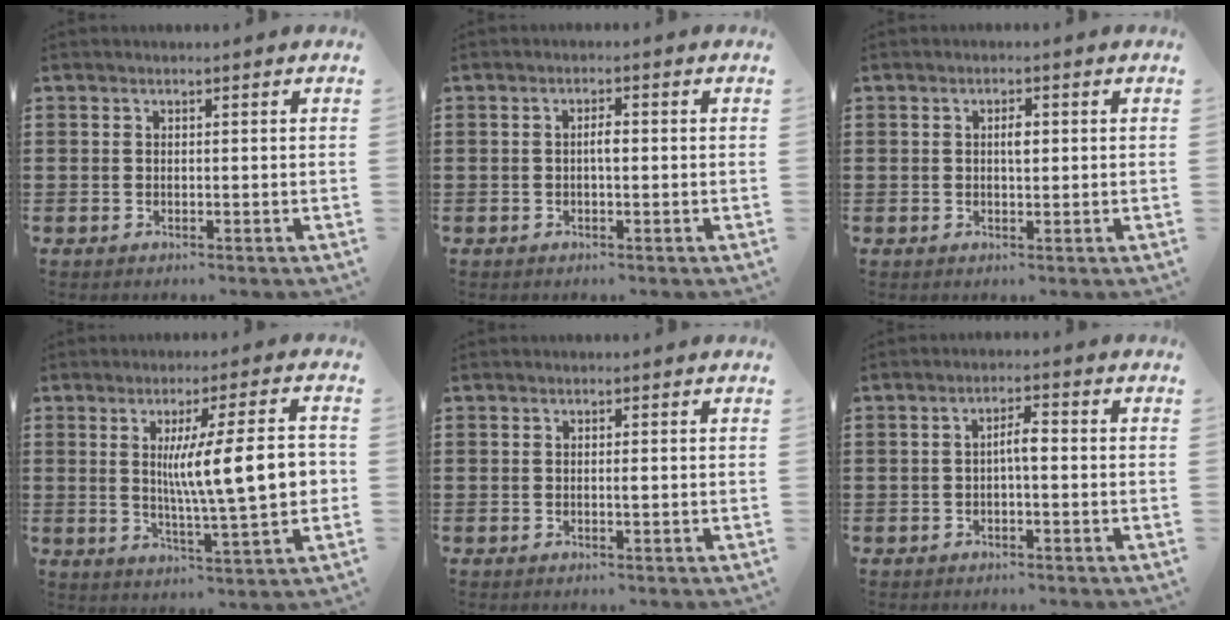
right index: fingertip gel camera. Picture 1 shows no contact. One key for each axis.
{"total": 1.8, "fx": -0.1, "fy": 0.4, "fz": 1.7, "tx": -0.033, "ty": 0.002, "tz": -0.003}
{"total": 2.0, "fx": 0.3, "fy": 0.7, "fz": 1.9, "tx": -0.037, "ty": 0.005, "tz": 0.003}
{"total": 12.5, "fx": 1.2, "fy": 2.1, "fz": 12.3, "tx": -0.201, "ty": -0.001, "tz": 0.018}
{"total": 0.5, "fx": 0.0, "fy": 0.0, "fz": 0.5, "tx": -0.010, "ty": -0.002, "tz": -0.001}
{"total": 2.8, "fx": -0.4, "fy": 0.7, "fz": 2.7, "tx": -0.050, "ty": 0.005, "tz": -0.009}